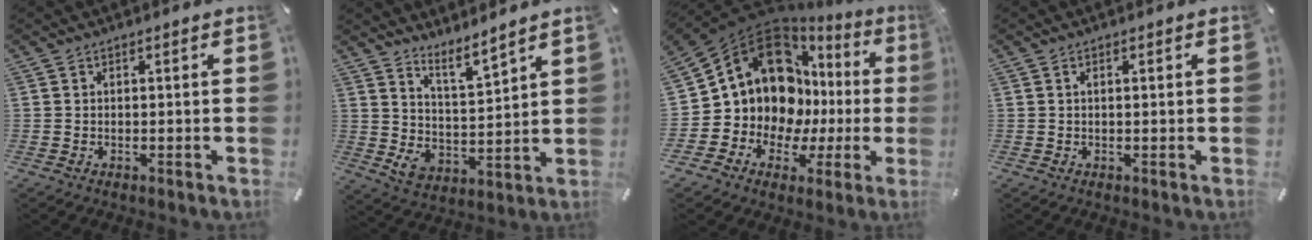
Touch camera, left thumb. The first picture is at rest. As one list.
[{"total": 6.5, "force": [4.9, 3.1, 2.9], "torque": [-0.048, -0.059, 0.088]}, {"total": 15.7, "force": [4.4, 12.9, 7.9], "torque": [-0.150, -0.054, 0.093]}, {"total": 1.0, "force": [0.2, 0.2, 1.0], "torque": [-0.019, 0.000, 0.003]}]